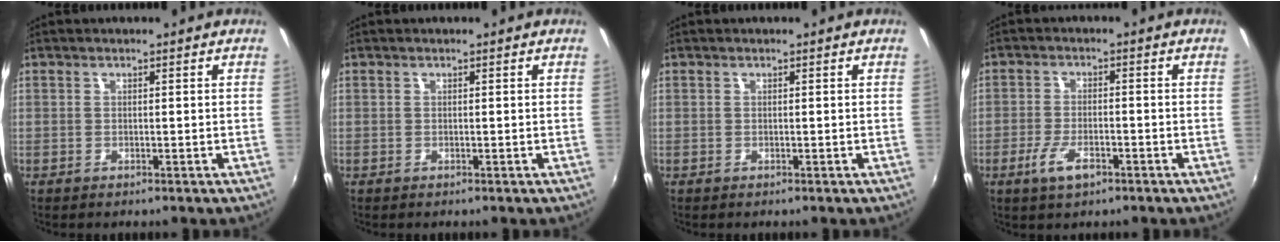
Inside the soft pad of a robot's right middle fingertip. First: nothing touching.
{"total": 0.0}
{"total": 0.0}
{"total": 5.4, "force": [-3.1, 2.1, 4.0], "torque": [-0.091, -0.009, -0.057]}